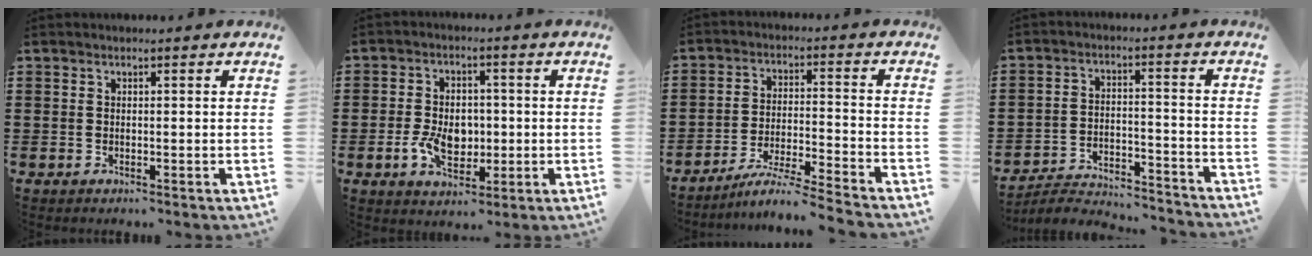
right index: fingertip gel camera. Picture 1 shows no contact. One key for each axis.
{"total": 6.9, "fx": -1.1, "fy": 4.7, "fz": 4.9, "tx": -0.098, "ty": 0.006, "tz": -0.022}
{"total": 6.0, "fx": -5.5, "fy": -0.6, "fz": 2.4, "tx": -0.053, "ty": -0.015, "tz": -0.111}
{"total": 4.5, "fx": -4.3, "fy": 0.6, "fz": 0.9, "tx": -0.026, "ty": -0.001, "tz": -0.093}